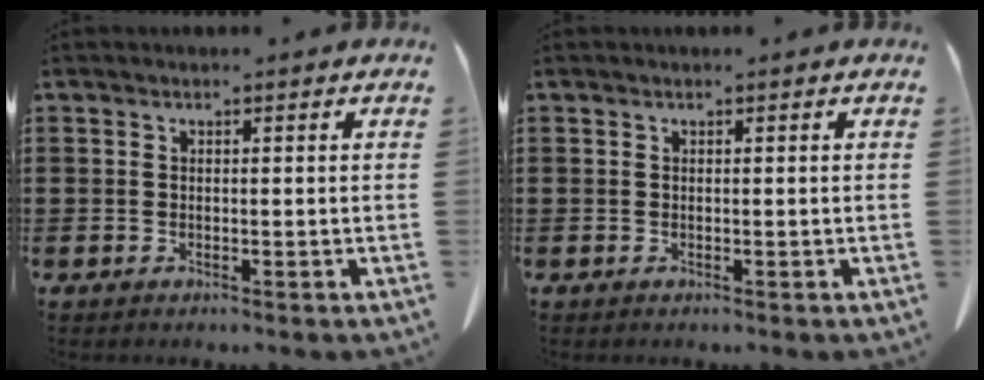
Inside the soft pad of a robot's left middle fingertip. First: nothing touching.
{"total": 0.0}